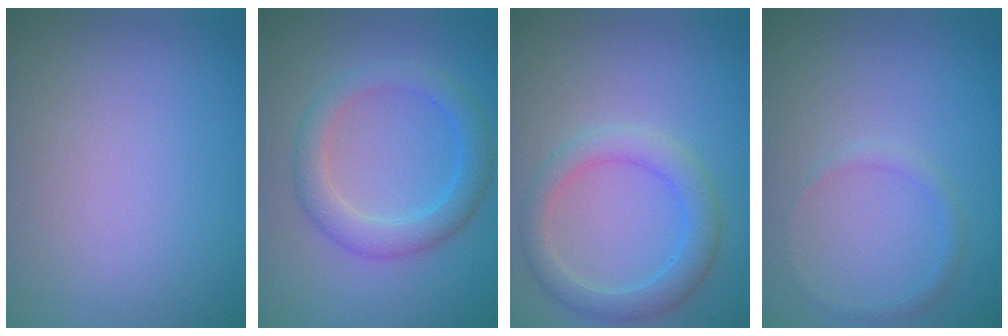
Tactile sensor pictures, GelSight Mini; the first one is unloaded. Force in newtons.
{"total": 3.3, "press": 3.3, "slide": 0.1}
{"total": 3.3, "press": 3.3, "slide": 0.2}
{"total": 0.9, "press": 0.9, "slide": 0.1}